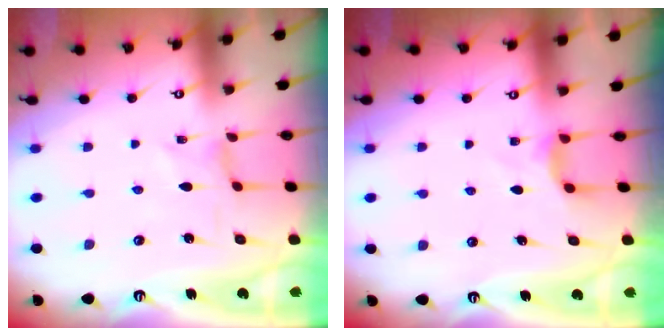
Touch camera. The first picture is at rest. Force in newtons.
{"total": 2.8, "press": 2.8, "slide": 0.3}